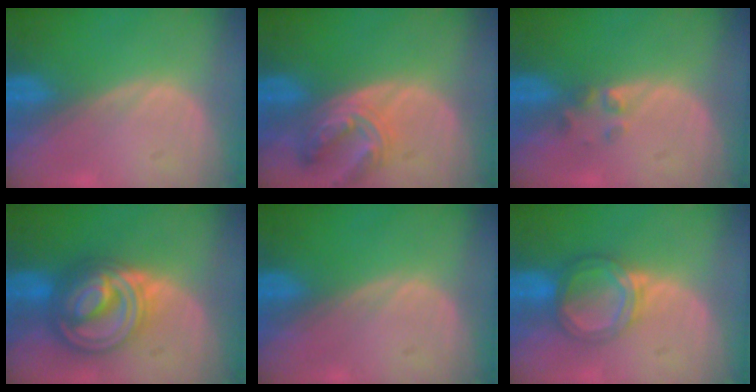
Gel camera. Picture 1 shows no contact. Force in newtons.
{"total": 6.8, "press": 6.3, "slide": 2.5}
{"total": 1.9, "press": 1.7, "slide": 0.8}
{"total": 9.3, "press": 9.3, "slide": 0.7}
{"total": 0.0}
{"total": 5.3, "press": 5.0, "slide": 1.8}